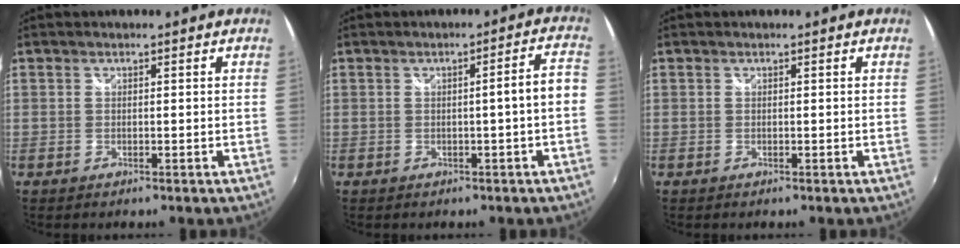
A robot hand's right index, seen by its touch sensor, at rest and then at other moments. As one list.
[{"total": 4.2, "force": [-1.0, -0.5, 4.1], "torque": [-0.051, 0.016, -0.005]}, {"total": 0.0}]